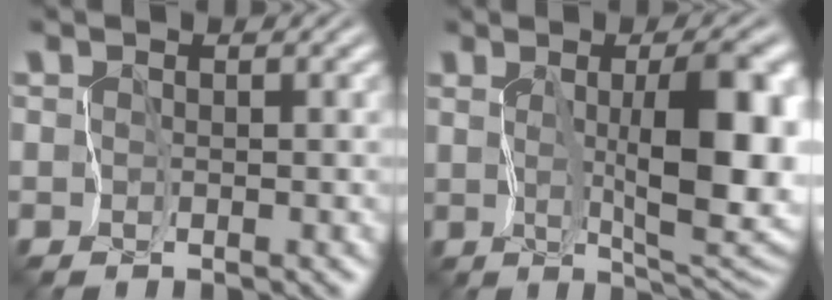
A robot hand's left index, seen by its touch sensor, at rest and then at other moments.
{"total": 8.6, "force": [1.0, 2.5, 8.2], "torque": [-0.123, 0.002, 0.026]}